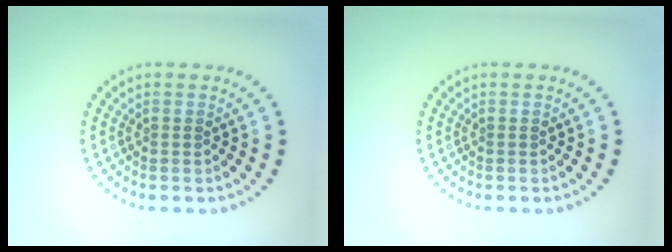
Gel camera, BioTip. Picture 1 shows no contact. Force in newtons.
{"total": 0.0}